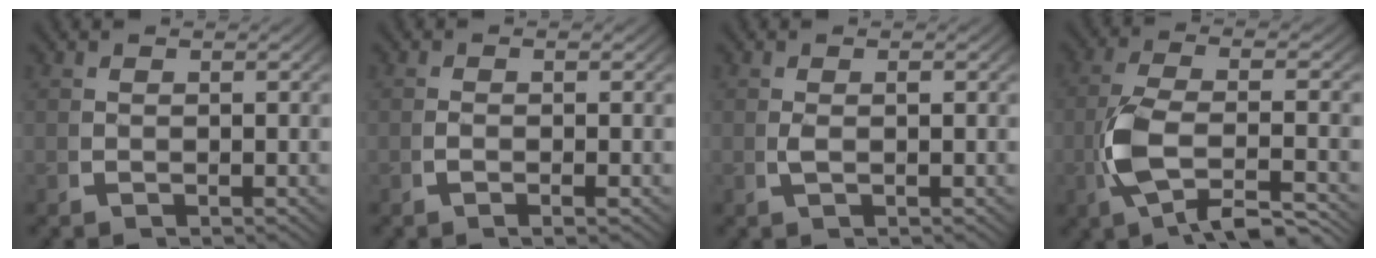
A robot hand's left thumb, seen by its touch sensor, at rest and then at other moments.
{"total": 1.0, "force": [-0.3, -0.2, 0.9], "torque": [-0.026, 0.002, -0.005]}
{"total": 0.9, "force": [0.1, 0.1, 0.9], "torque": [-0.026, 0.000, 0.007]}
{"total": 8.0, "force": [-1.9, 3.9, 6.7], "torque": [-0.163, -0.015, -0.021]}